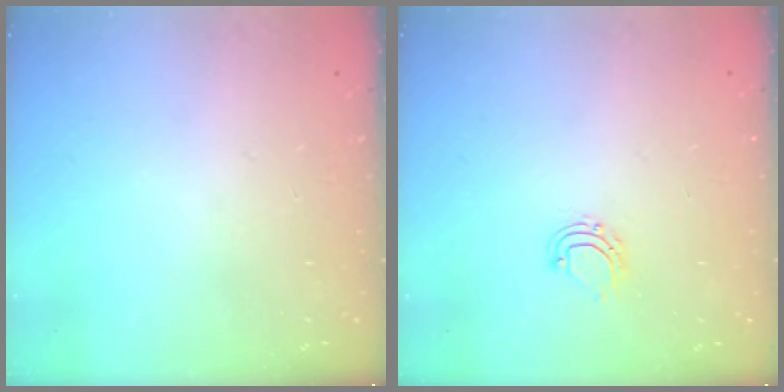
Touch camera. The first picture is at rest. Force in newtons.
{"total": 6.8, "press": 6.8, "slide": 0.5}